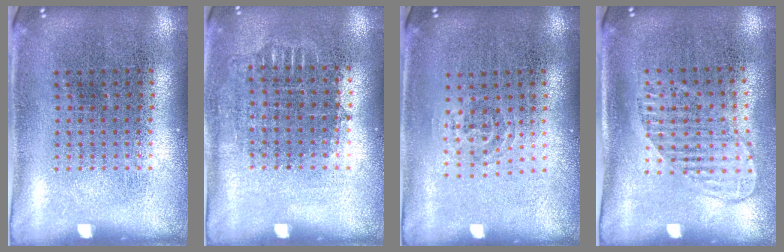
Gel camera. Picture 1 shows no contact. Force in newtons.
{"total": 0.7, "press": 0.7, "slide": 0.2}
{"total": 0.9, "press": 0.6, "slide": 0.7}
{"total": 1.4, "press": 1.2, "slide": 0.7}